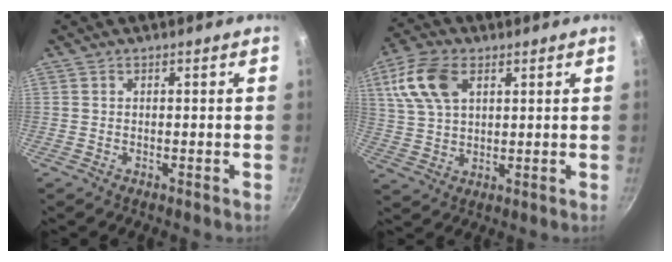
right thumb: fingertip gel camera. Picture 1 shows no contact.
{"total": 11.0, "force": [4.3, 6.6, 7.7], "torque": [-0.148, 0.003, 0.083]}